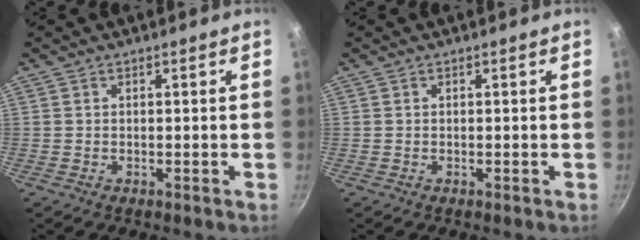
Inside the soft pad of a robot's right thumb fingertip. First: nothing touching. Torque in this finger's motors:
{"motor_torque": [-0.57, 0.29, 0.10, 0.06, 0.09]}